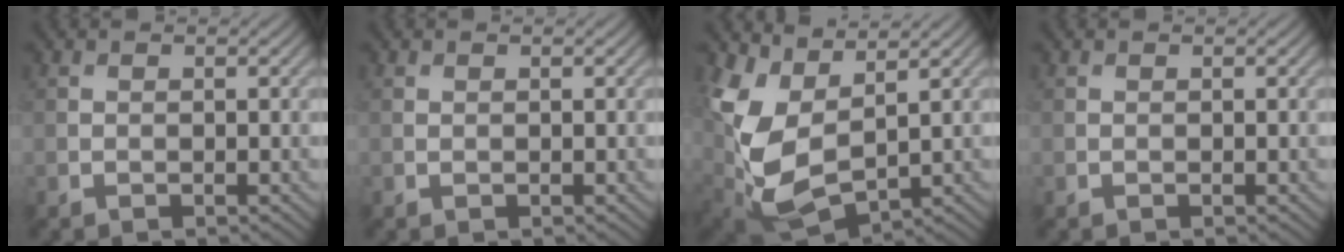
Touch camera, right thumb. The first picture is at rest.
{"total": 0.0}
{"total": 9.4, "force": [2.0, 6.0, 7.0], "torque": [-0.180, -0.020, 0.048]}
{"total": 0.0}